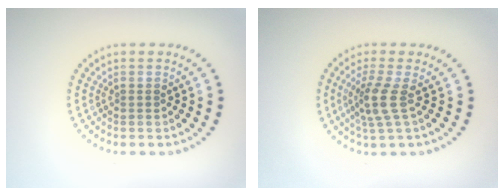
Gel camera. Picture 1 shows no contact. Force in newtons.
{"total": 2.7, "press": 2.1, "slide": 1.8}